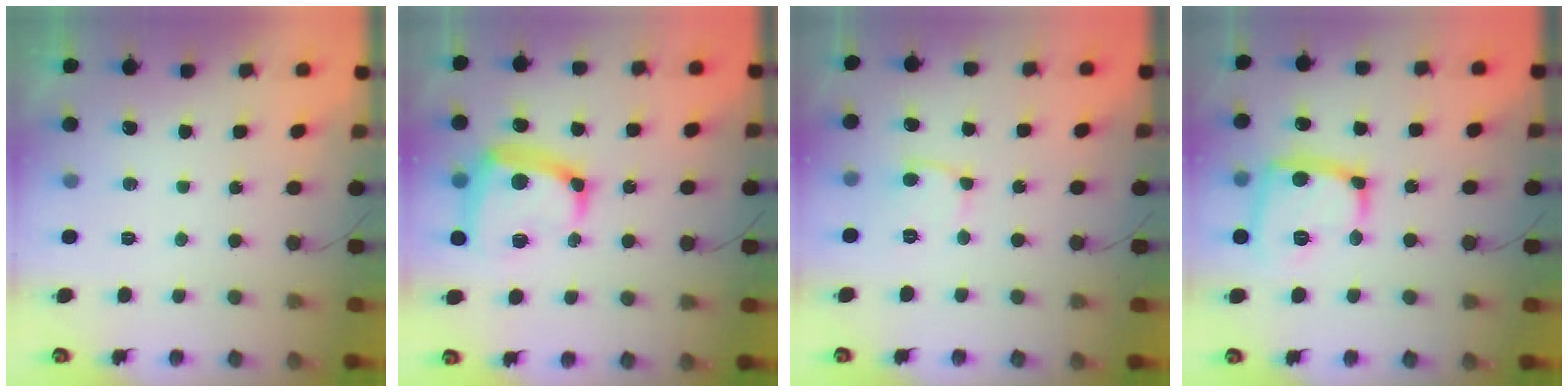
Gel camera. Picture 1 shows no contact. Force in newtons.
{"total": 15.7, "press": 15.5, "slide": 2.2}
{"total": 8.1, "press": 8.1, "slide": 1.0}
{"total": 16.1, "press": 16.1, "slide": 1.4}